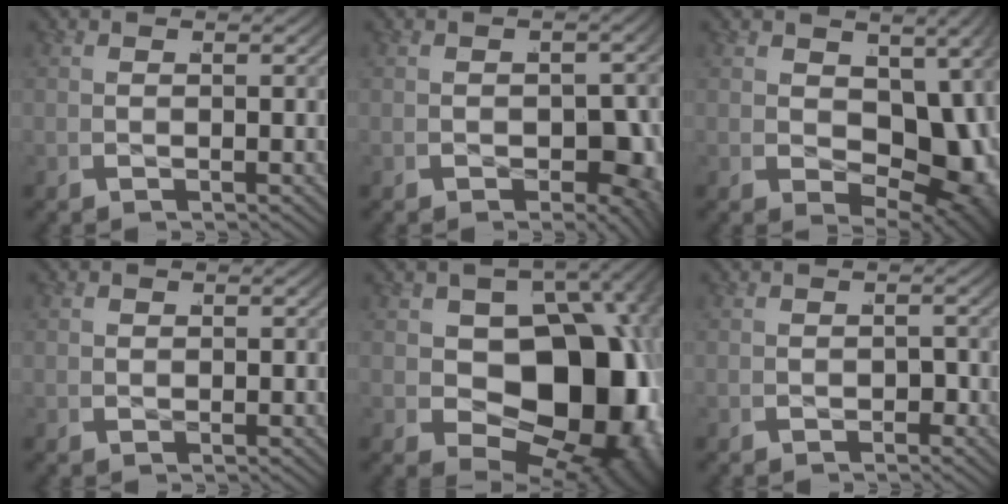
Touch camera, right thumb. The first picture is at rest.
{"total": 7.0, "force": [-1.1, 5.0, 4.8], "torque": [-0.065, -0.041, 0.006]}
{"total": 9.8, "force": [-0.3, 6.6, 7.3], "torque": [-0.127, -0.059, 0.032]}
{"total": 1.0, "force": [0.2, 0.9, 0.5], "torque": [-0.006, -0.001, 0.006]}
{"total": 20.7, "force": [-2.1, 13.2, 15.8], "torque": [-0.257, -0.081, 0.005]}
{"total": 0.7, "force": [-0.6, 0.3, 0.1], "torque": [-0.002, -0.003, -0.010]}